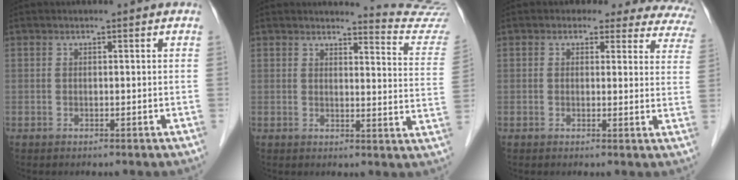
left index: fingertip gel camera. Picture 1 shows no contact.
{"total": 10.6, "force": [10.5, -1.0, -0.4], "torque": [0.008, -0.109, 0.096]}
{"total": 13.8, "force": [12.2, 5.7, 3.0], "torque": [0.005, -0.019, 0.098]}